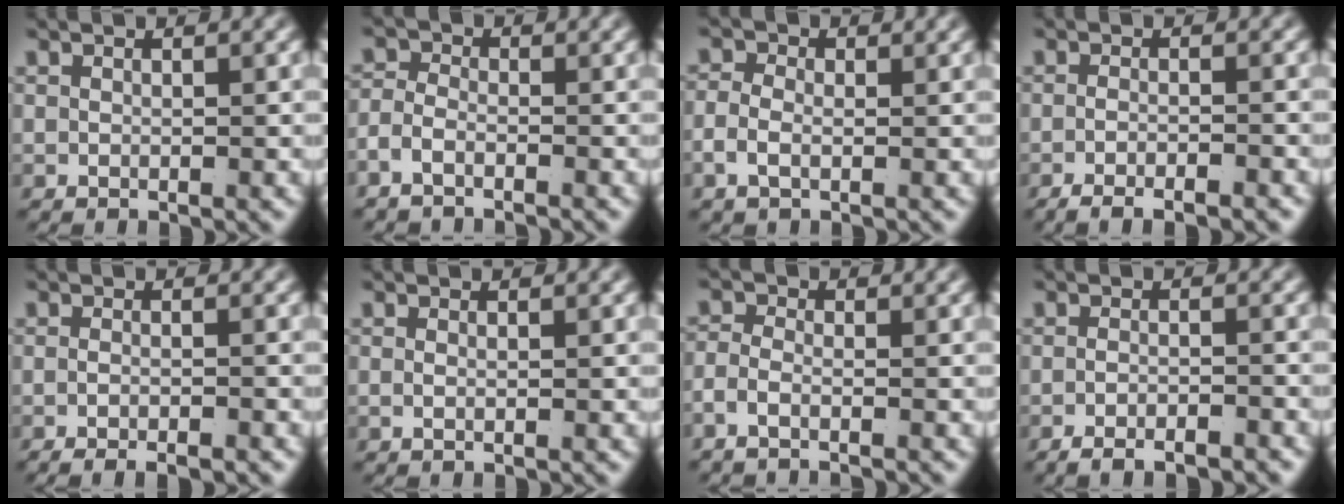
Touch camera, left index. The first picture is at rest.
{"total": 2.6, "force": [-2.1, 1.1, 0.9], "torque": [-0.028, -0.016, -0.033]}
{"total": 1.8, "force": [-0.6, 1.2, 1.2], "torque": [-0.039, -0.012, -0.008]}
{"total": 3.7, "force": [-3.4, 0.5, 1.5], "torque": [-0.026, -0.009, -0.051]}
{"total": 2.7, "force": [-2.3, 0.2, 1.3], "torque": [-0.023, -0.006, -0.035]}
{"total": 0.6, "force": [-0.1, -0.1, 0.6], "torque": [-0.014, -0.006, 0.002]}
{"total": 2.3, "force": [-1.8, 0.8, 1.2], "torque": [-0.036, -0.012, -0.029]}
{"total": 3.3, "force": [-3.1, 0.4, 1.0], "torque": [-0.014, -0.008, -0.049]}